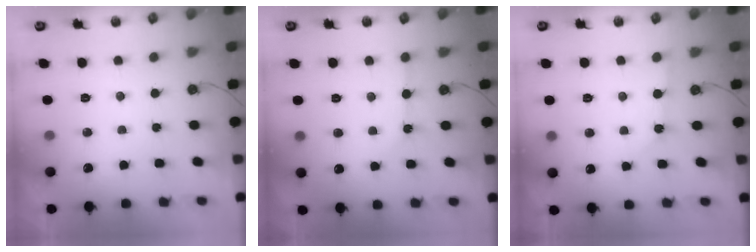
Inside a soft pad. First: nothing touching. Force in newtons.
{"total": 4.1, "press": 4.1, "slide": 0.7}
{"total": 1.6, "press": 1.6, "slide": 0.3}